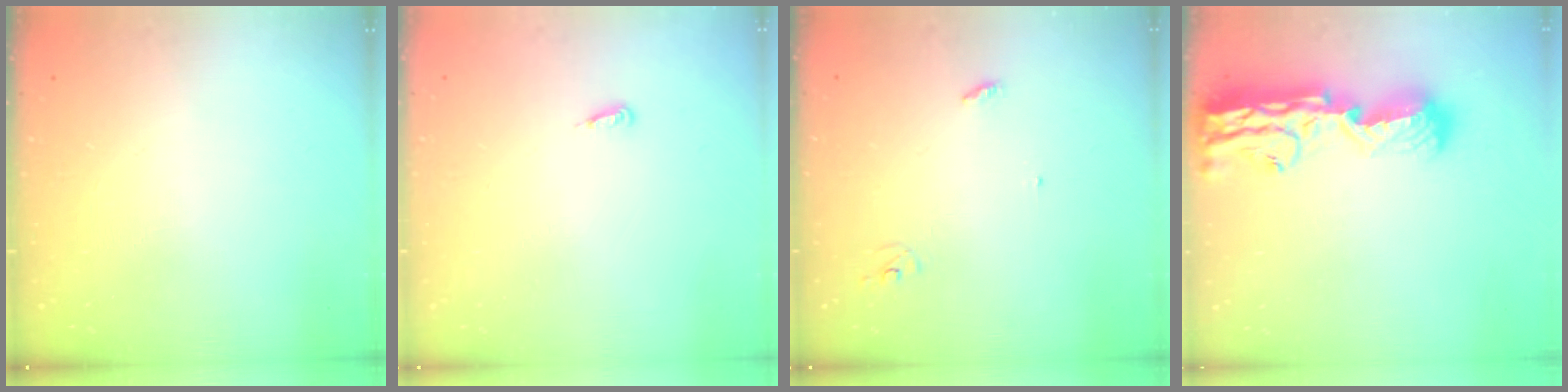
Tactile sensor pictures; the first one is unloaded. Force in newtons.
{"total": 3.7, "press": 3.7, "slide": 0.2}
{"total": 2.8, "press": 2.8, "slide": 0.2}
{"total": 18.1, "press": 17.4, "slide": 5.2}